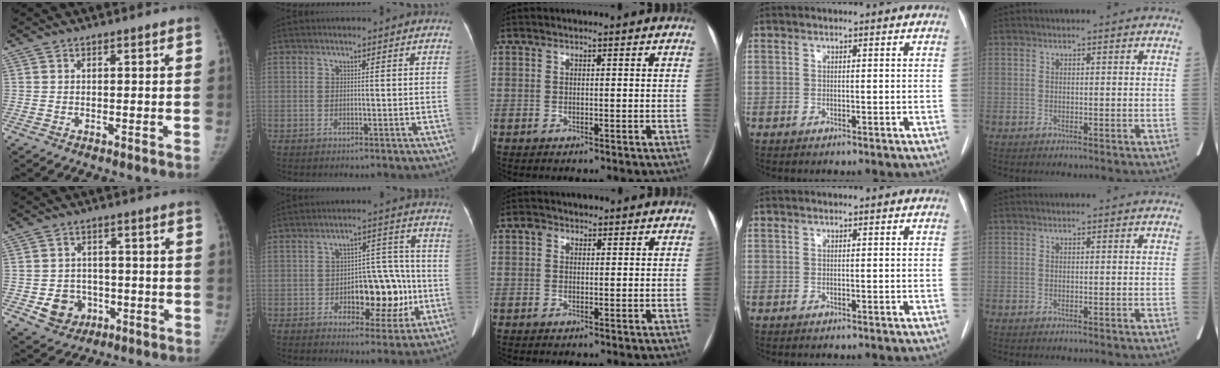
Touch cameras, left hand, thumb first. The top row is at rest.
{"thumb": {"total": 7.4, "force": [-2.4, 6.5, 2.7], "torque": [-0.018, 0.015, -0.029]}, "index": {"total": 9.9, "force": [-3.0, 5.1, 8.0], "torque": [-0.103, 0.009, -0.038]}, "middle": {"total": 1.4, "force": [0.6, 1.2, 0.4], "torque": [-0.009, 0.012, 0.007]}}